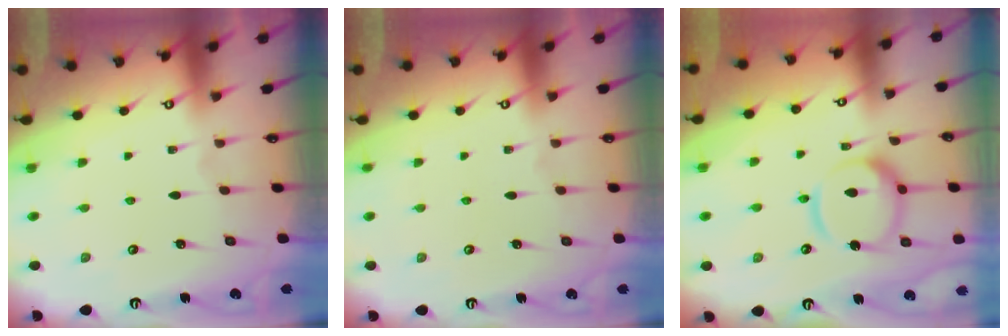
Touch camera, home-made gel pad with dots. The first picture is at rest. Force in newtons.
{"total": 0.0}
{"total": 13.5, "press": 13.5, "slide": 1.3}